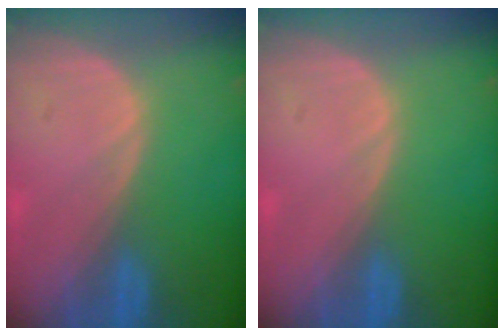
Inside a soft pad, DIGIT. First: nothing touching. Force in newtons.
{"total": 0.0}